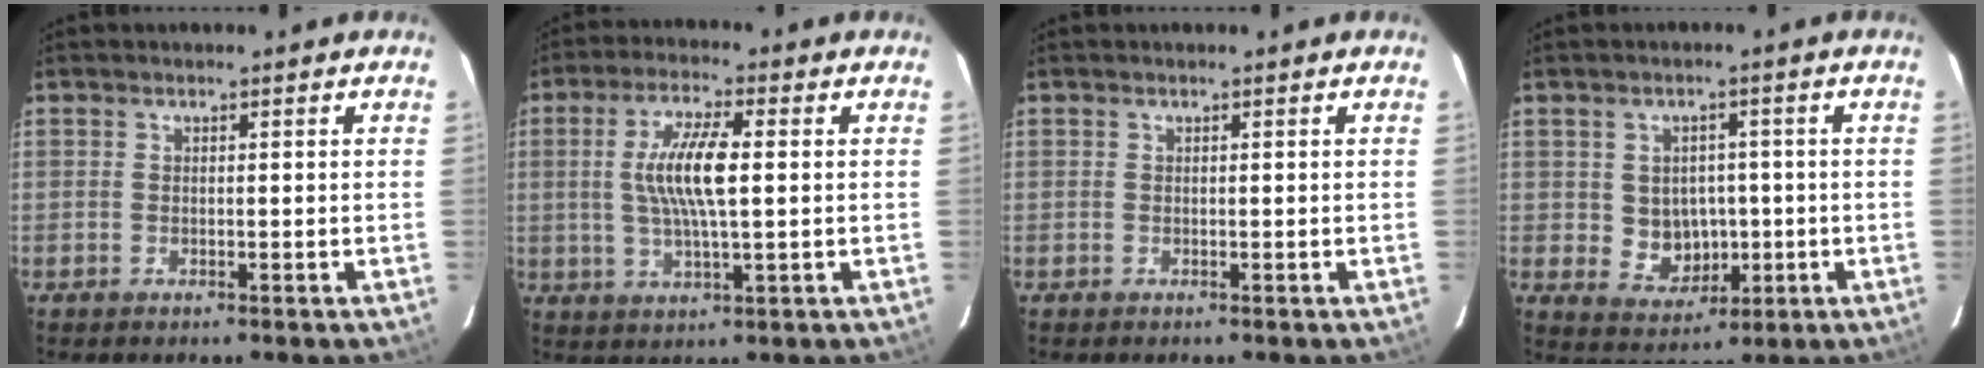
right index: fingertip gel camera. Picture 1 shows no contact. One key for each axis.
{"total": 9.7, "fx": 0.9, "fy": 2.0, "fz": 9.4, "tx": -0.183, "ty": 0.004, "tz": 0.019}
{"total": 0.0}
{"total": 6.7, "fx": -0.5, "fy": 6.0, "fz": 2.9, "tx": -0.061, "ty": 0.009, "tz": 0.012}